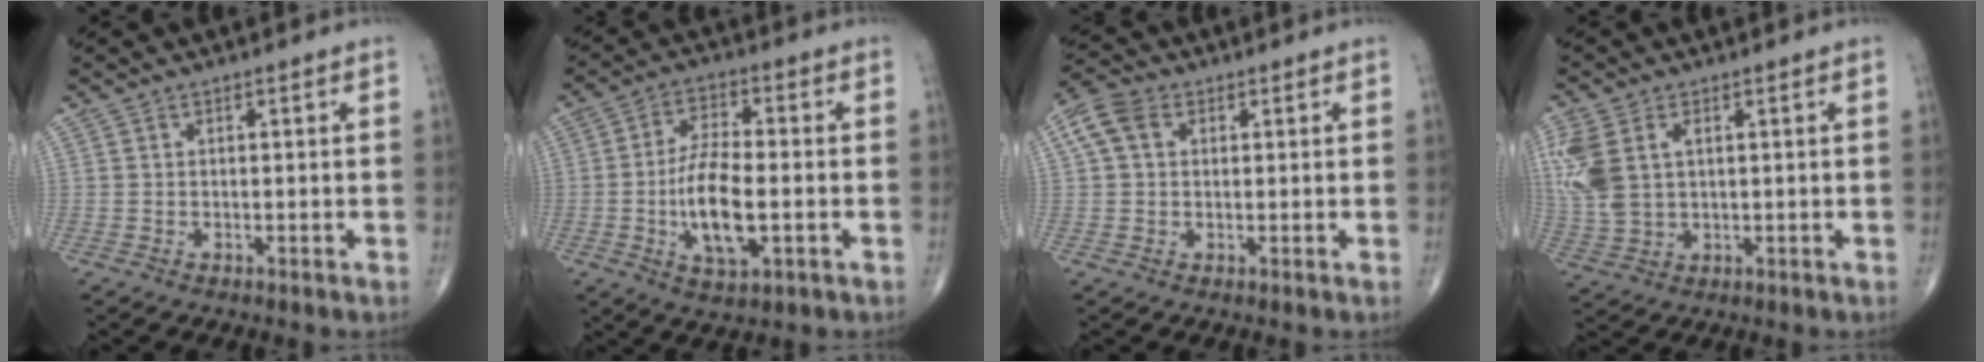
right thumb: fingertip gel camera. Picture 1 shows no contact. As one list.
[{"total": 11.7, "force": [-2.4, 4.6, 10.5], "torque": [-0.197, 0.007, -0.043]}, {"total": 6.0, "force": [1.7, 4.3, 3.8], "torque": [-0.078, 0.019, 0.027]}, {"total": 10.4, "force": [2.6, 6.5, 7.7], "torque": [-0.195, 0.007, 0.061]}]